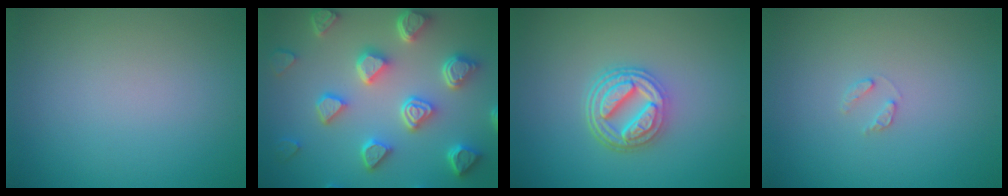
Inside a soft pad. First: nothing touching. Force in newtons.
{"total": 7.2, "press": 5.8, "slide": 4.4}
{"total": 4.9, "press": 3.7, "slide": 3.3}
{"total": 0.9, "press": 0.9, "slide": 0.2}